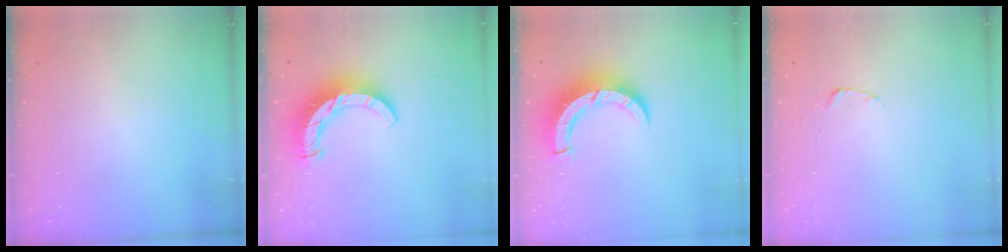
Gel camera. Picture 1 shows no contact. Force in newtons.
{"total": 10.5, "press": 10.5, "slide": 1.2}
{"total": 9.4, "press": 9.3, "slide": 1.0}
{"total": 2.2, "press": 2.2, "slide": 0.3}